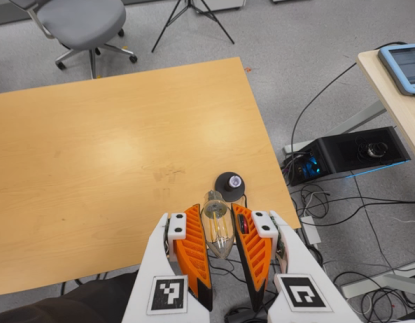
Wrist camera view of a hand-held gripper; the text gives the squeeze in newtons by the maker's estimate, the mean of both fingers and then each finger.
{"total": 11.2, "left": 12.4, "right": 9.9}